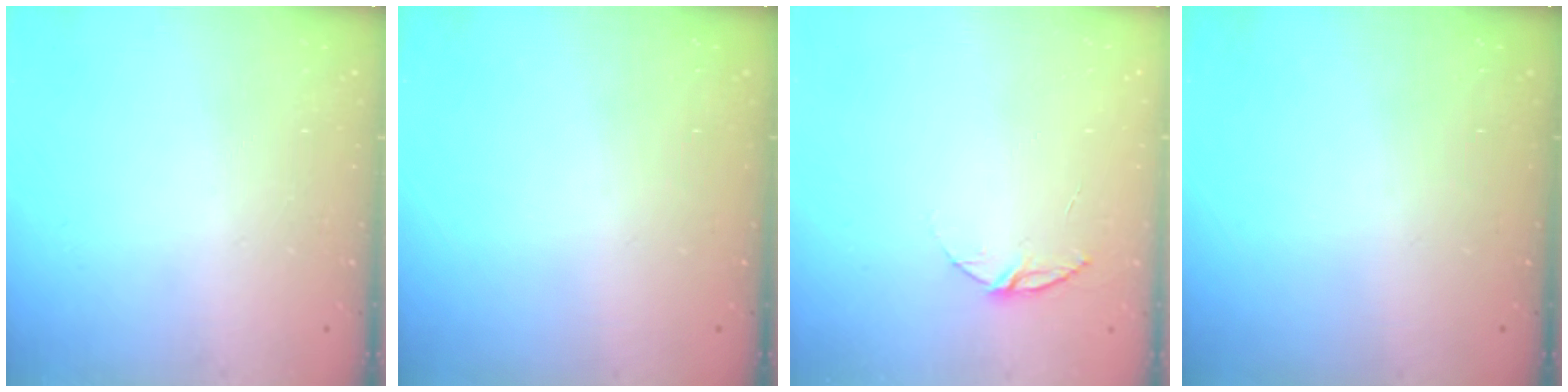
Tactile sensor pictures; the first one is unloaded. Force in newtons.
{"total": 0.0}
{"total": 5.9, "press": 5.8, "slide": 0.6}
{"total": 0.0}